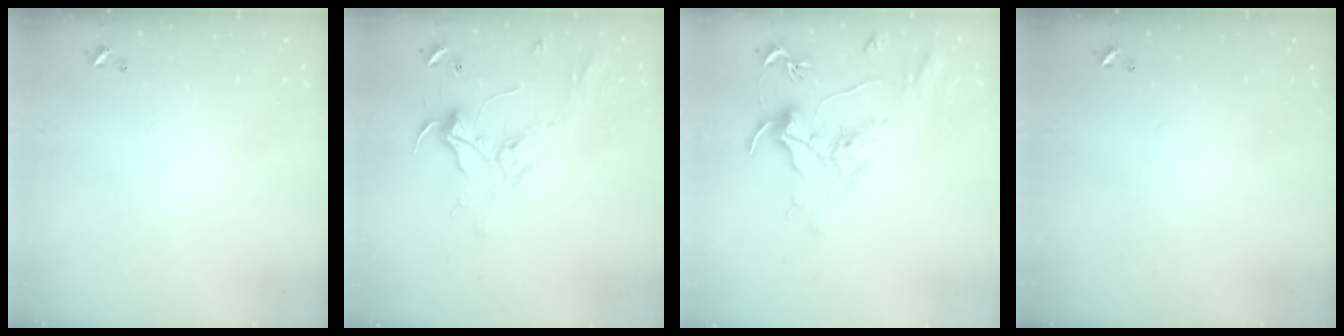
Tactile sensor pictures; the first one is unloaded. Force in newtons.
{"total": 2.3, "press": 2.2, "slide": 0.7}
{"total": 1.5, "press": 1.3, "slide": 0.8}
{"total": 0.0}